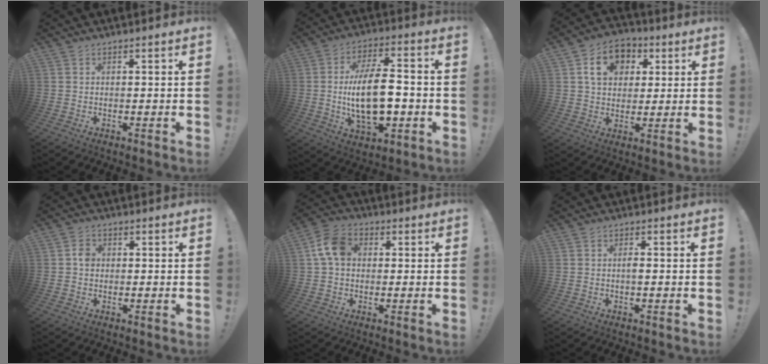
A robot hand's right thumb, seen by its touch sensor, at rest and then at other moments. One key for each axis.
{"total": 18.2, "fx": -2.3, "fy": 8.7, "fz": 15.9, "tx": -0.294, "ty": 0.004, "tz": -0.041}
{"total": 11.2, "fx": 3.7, "fy": 8.9, "fz": 5.7, "tx": -0.081, "ty": 0.000, "tz": 0.070}
{"total": 2.8, "fx": -0.2, "fy": 2.3, "fz": 1.6, "tx": -0.021, "ty": 0.006, "tz": -0.008}
{"total": 8.9, "fx": 1.0, "fy": 6.5, "fz": 6.1, "tx": -0.117, "ty": 0.026, "tz": 0.027}
{"total": 1.4, "fx": -0.4, "fy": 0.2, "fz": 1.3, "tx": -0.030, "ty": 0.005, "tz": -0.008}